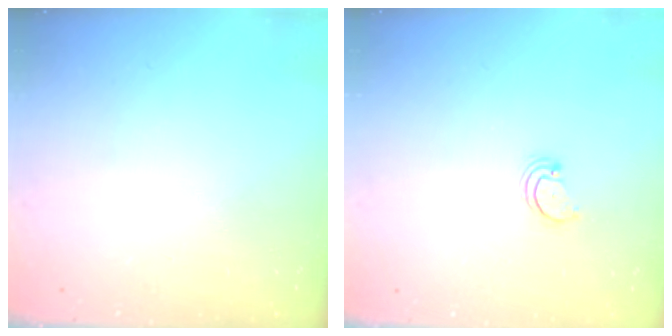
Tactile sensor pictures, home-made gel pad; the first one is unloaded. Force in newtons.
{"total": 2.2, "press": 2.2, "slide": 0.2}